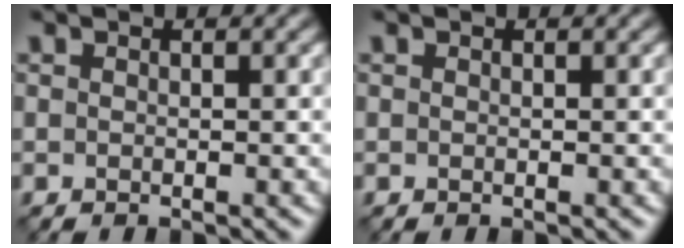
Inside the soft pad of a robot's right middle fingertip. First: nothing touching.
{"total": 0.0}